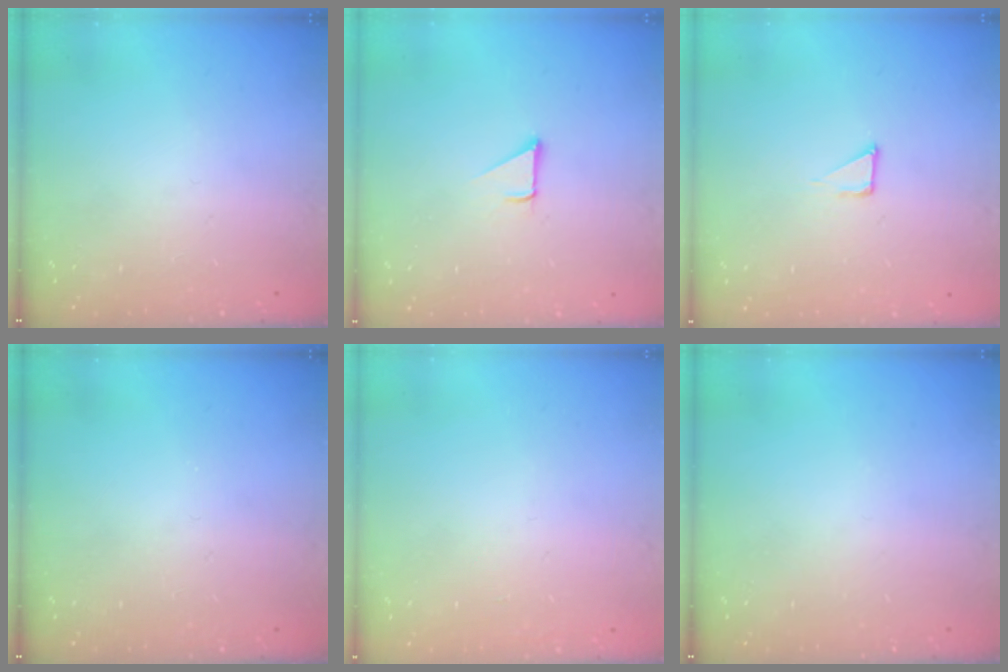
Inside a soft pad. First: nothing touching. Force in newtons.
{"total": 1.9, "press": 1.9, "slide": 0.1}
{"total": 2.3, "press": 2.3, "slide": 0.1}
{"total": 0.0}
{"total": 0.9, "press": 0.9, "slide": 0.0}
{"total": 0.0}